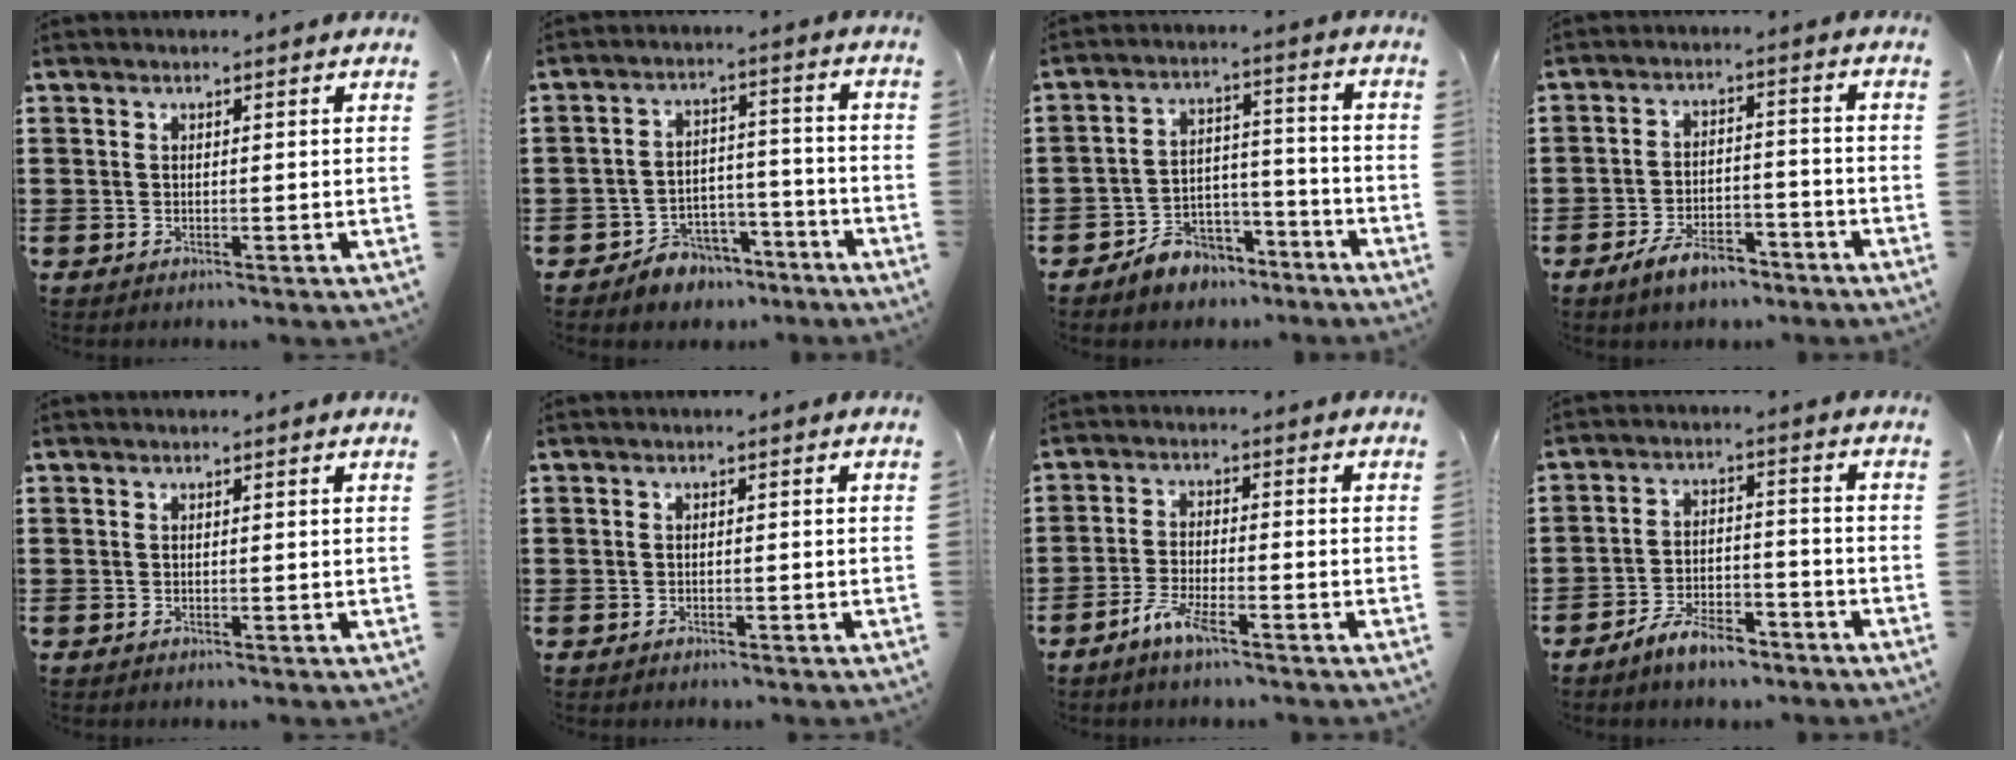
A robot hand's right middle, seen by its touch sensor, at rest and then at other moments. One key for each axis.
{"total": 5.1, "fx": -4.8, "fy": 1.9, "fz": 0.3, "tx": -0.011, "ty": 0.015, "tz": -0.094}
{"total": 6.1, "fx": -5.6, "fy": 2.3, "fz": 0.4, "tx": -0.009, "ty": 0.024, "tz": -0.109}
{"total": 5.5, "fx": -4.6, "fy": 1.7, "fz": 2.4, "tx": -0.050, "ty": 0.006, "tz": -0.088}
{"total": 0.0}
{"total": 0.7, "fx": -0.5, "fy": 0.5, "fz": 0.0, "tx": -0.001, "ty": 0.000, "tz": -0.011}
{"total": 4.2, "fx": -3.0, "fy": 0.7, "fz": 3.0, "tx": -0.069, "ty": -0.005, "tz": -0.057}
{"total": 6.1, "fx": -5.3, "fy": 1.5, "fz": 2.5, "tx": -0.051, "ty": 0.005, "tz": -0.102}